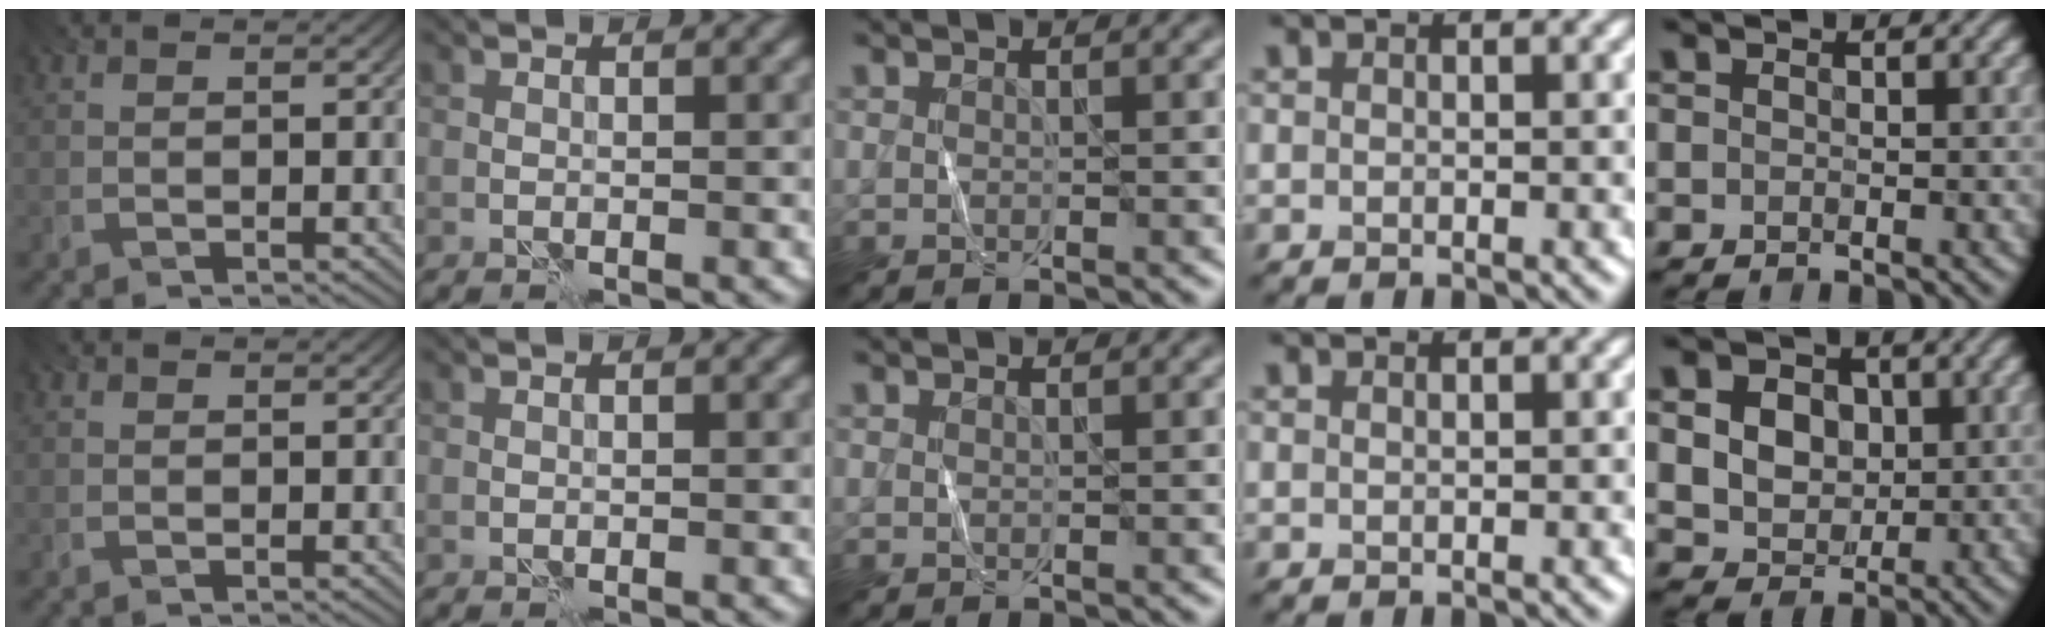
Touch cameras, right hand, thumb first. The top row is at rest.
{"little": {"total": 8.9, "force": [2.7, 7.0, 4.7], "torque": [-0.089, 0.028, 0.029]}}